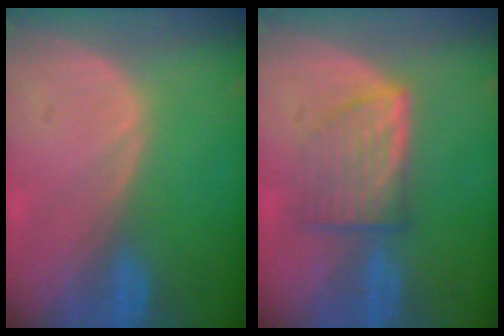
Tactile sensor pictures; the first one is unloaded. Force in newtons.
{"total": 6.3, "press": 5.9, "slide": 2.1}